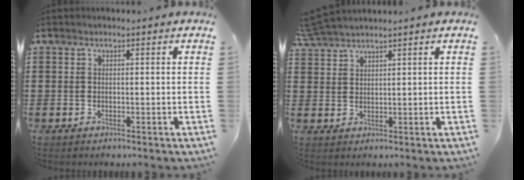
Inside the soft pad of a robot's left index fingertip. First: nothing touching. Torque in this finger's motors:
{"motor_torque": [1.08, -1.06, 0.64, 0.21]}